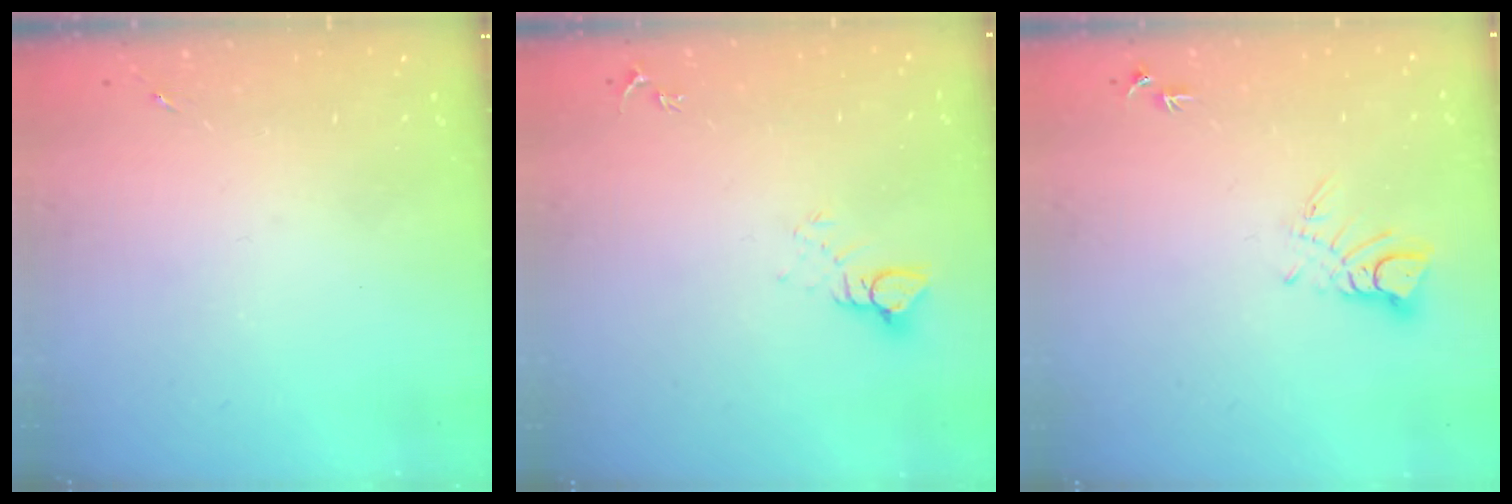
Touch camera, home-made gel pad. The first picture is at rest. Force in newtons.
{"total": 4.2, "press": 4.2, "slide": 0.4}
{"total": 5.3, "press": 5.3, "slide": 0.3}